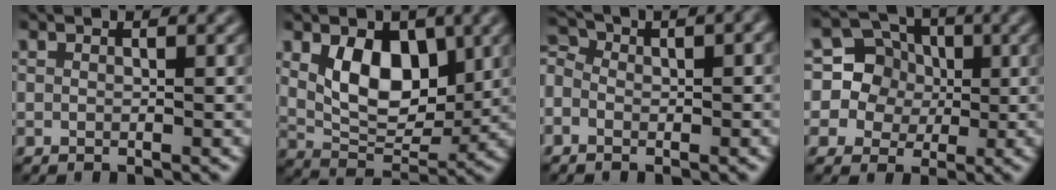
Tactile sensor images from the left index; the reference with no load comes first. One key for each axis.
{"total": 6.4, "fx": 1.6, "fy": 4.0, "fz": 4.8, "tx": -0.081, "ty": -0.012, "tz": 0.029}
{"total": 5.4, "fx": -0.9, "fy": 3.4, "fz": 4.1, "tx": -0.068, "ty": 0.021, "tz": -0.028}
{"total": 7.7, "fx": 1.0, "fy": 7.4, "fz": 1.7, "tx": -0.056, "ty": 0.036, "tz": 0.010}